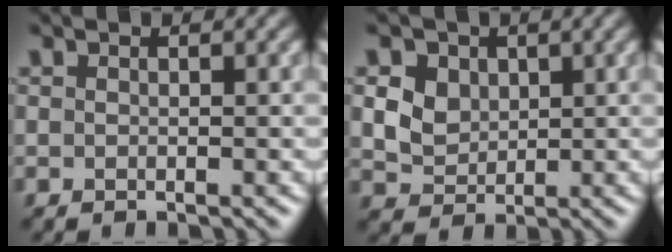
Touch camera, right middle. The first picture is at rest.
{"total": 6.0, "force": [2.2, 4.7, 3.0], "torque": [-0.071, 0.021, 0.032]}